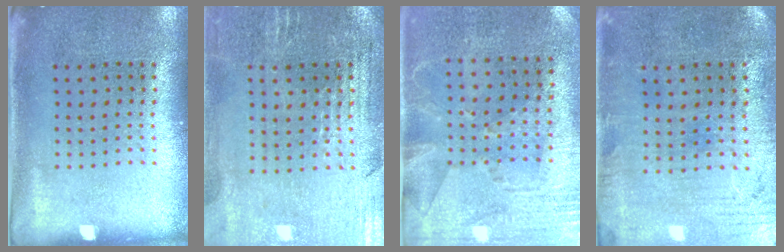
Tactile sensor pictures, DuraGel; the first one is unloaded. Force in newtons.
{"total": 1.1, "press": 1.1, "slide": 0.3}
{"total": 2.8, "press": 2.3, "slide": 1.5}
{"total": 0.6, "press": 0.4, "slide": 0.5}